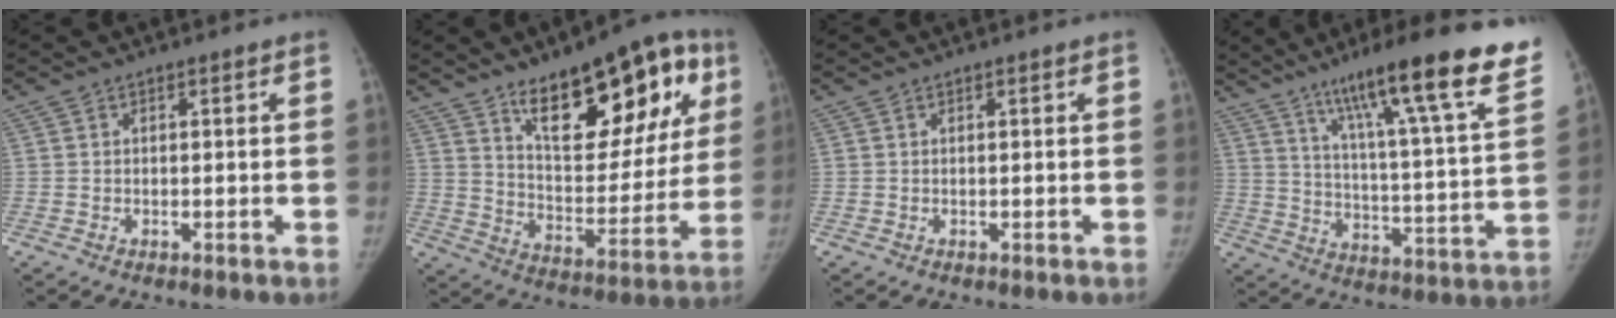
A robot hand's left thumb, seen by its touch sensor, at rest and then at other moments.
{"total": 24.6, "force": [12.2, 10.7, 18.4], "torque": [-0.201, -0.038, 0.189]}
{"total": 0.0}
{"total": 26.3, "force": [17.0, 2.8, 19.8], "torque": [-0.280, -0.055, 0.252]}